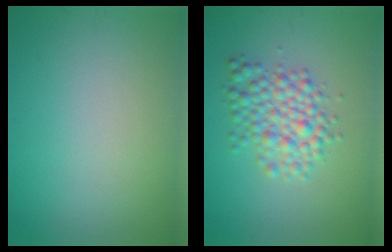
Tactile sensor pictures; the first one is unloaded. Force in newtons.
{"total": 4.1, "press": 4.1, "slide": 0.1}